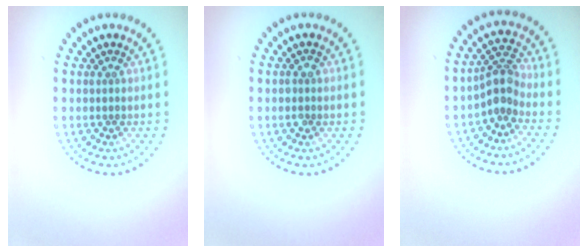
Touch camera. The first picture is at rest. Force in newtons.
{"total": 1.0, "press": 1.0, "slide": 0.2}
{"total": 2.7, "press": 2.0, "slide": 1.7}